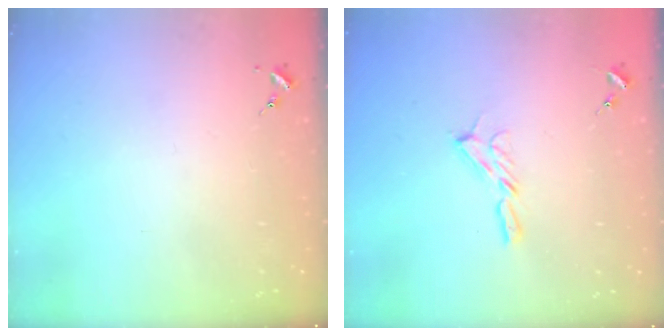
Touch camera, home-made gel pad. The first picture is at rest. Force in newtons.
{"total": 5.9, "press": 5.9, "slide": 0.3}